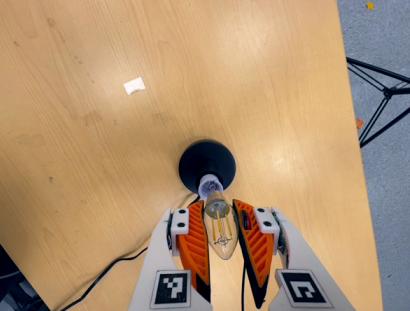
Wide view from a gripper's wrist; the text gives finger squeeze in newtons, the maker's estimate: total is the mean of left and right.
{"total": 20.3, "left": 21.7, "right": 18.9}